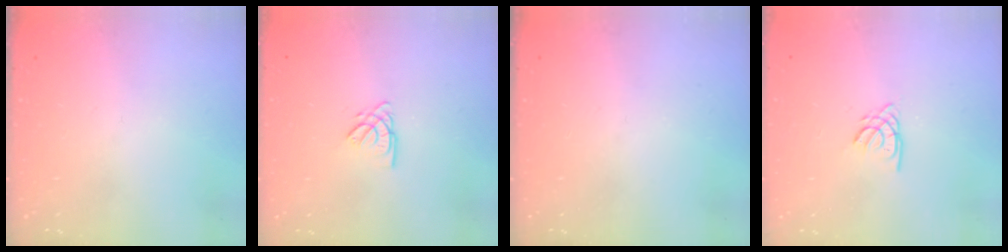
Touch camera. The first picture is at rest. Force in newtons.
{"total": 2.7, "press": 2.7, "slide": 0.3}
{"total": 0.0}
{"total": 1.8, "press": 1.8, "slide": 0.3}